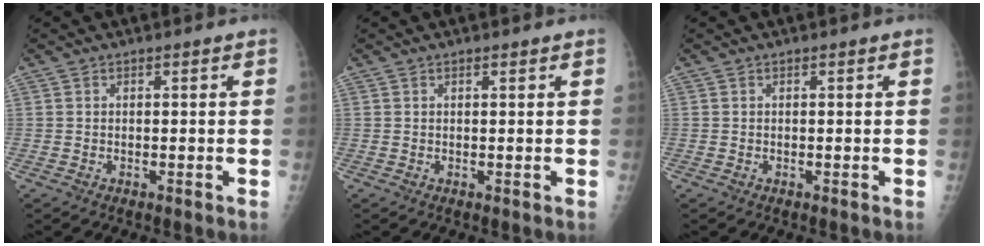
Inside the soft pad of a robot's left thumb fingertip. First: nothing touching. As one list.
[{"total": 0.7, "force": [0.5, 0.2, 0.4], "torque": [-0.008, -0.002, 0.007]}, {"total": 0.0}]